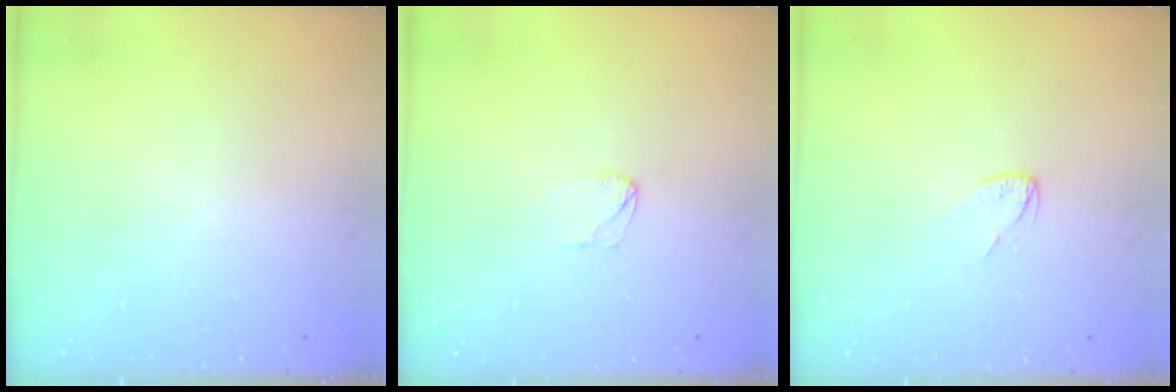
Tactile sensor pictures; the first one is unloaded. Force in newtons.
{"total": 2.6, "press": 2.6, "slide": 0.2}
{"total": 2.5, "press": 2.5, "slide": 0.2}